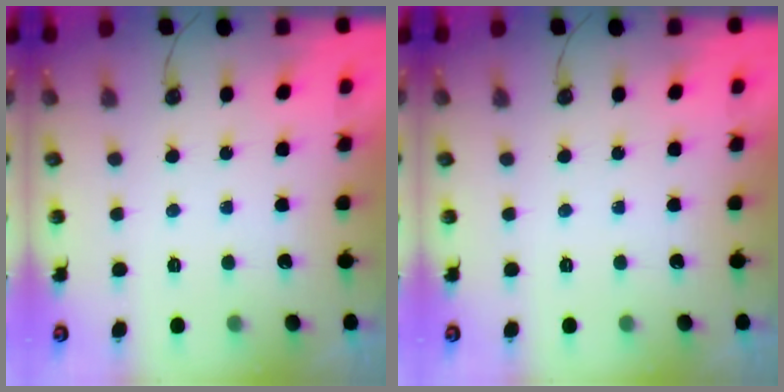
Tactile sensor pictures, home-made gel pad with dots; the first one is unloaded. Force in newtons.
{"total": 0.0}